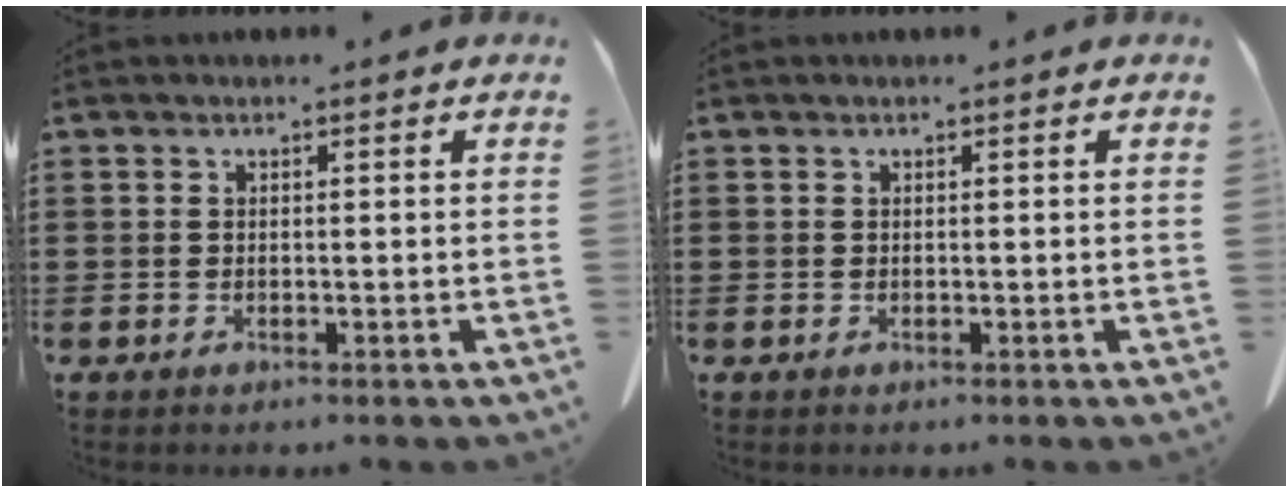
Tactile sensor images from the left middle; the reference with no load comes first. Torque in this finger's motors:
{"motor_torque": [-0.21, 0.03, -0.02, -0.01]}